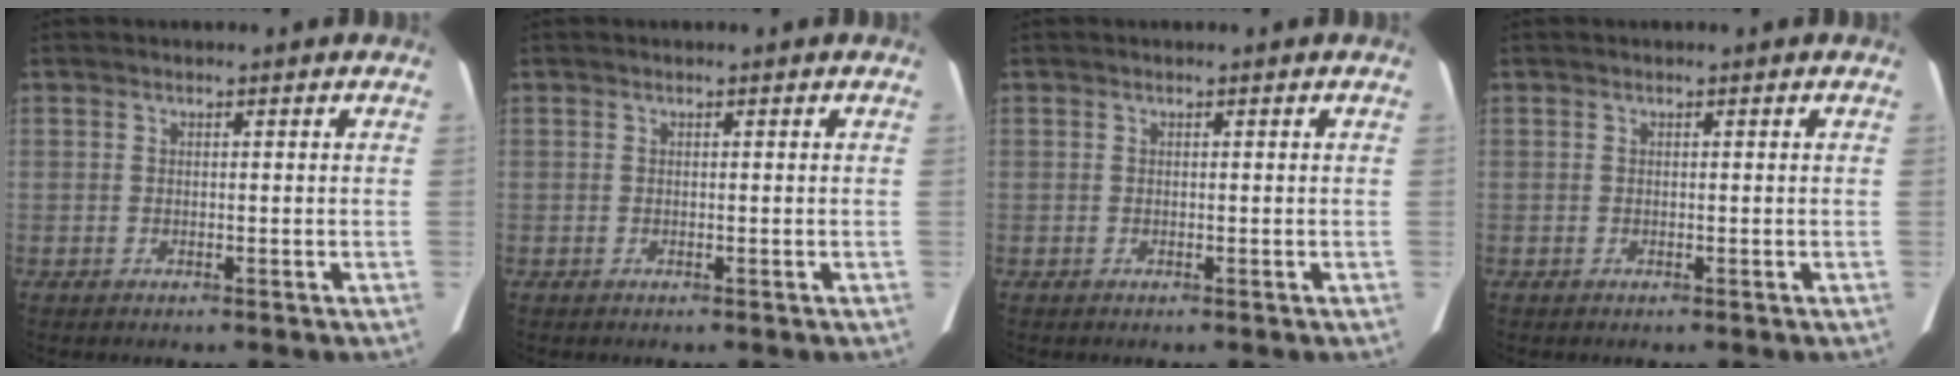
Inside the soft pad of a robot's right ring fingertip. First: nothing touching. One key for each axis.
{"total": 0.0}
{"total": 0.0}
{"total": 0.0}